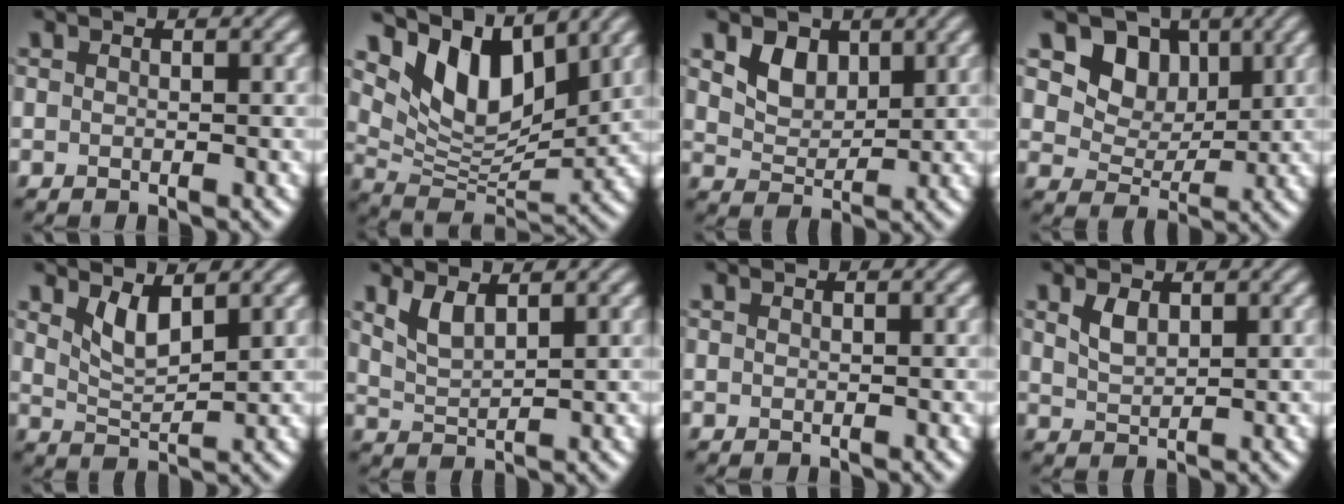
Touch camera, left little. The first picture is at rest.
{"total": 8.7, "force": [5.3, 4.2, 5.5], "torque": [-0.102, -0.005, 0.095]}
{"total": 3.7, "force": [1.8, 2.6, 1.8], "torque": [-0.046, -0.014, 0.033]}
{"total": 7.1, "force": [3.5, 5.4, 3.1], "torque": [-0.076, -0.015, 0.076]}
{"total": 2.9, "force": [1.8, 1.0, 2.1], "torque": [-0.045, -0.012, 0.040]}
{"total": 2.5, "force": [1.7, 0.9, 1.6], "torque": [-0.039, -0.008, 0.039]}
{"total": 0.0}
{"total": 2.0, "force": [1.1, 1.1, 1.3], "torque": [-0.031, 0.000, 0.027]}